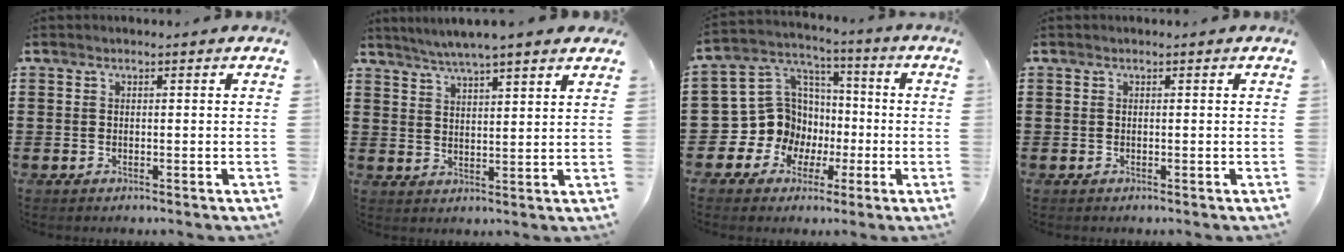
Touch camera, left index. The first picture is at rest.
{"total": 4.3, "force": [3.9, -0.1, 1.8], "torque": [-0.047, -0.011, 0.068]}
{"total": 10.9, "force": [-1.5, 10.4, 2.7], "torque": [-0.106, -0.004, -0.017]}
{"total": 0.0}